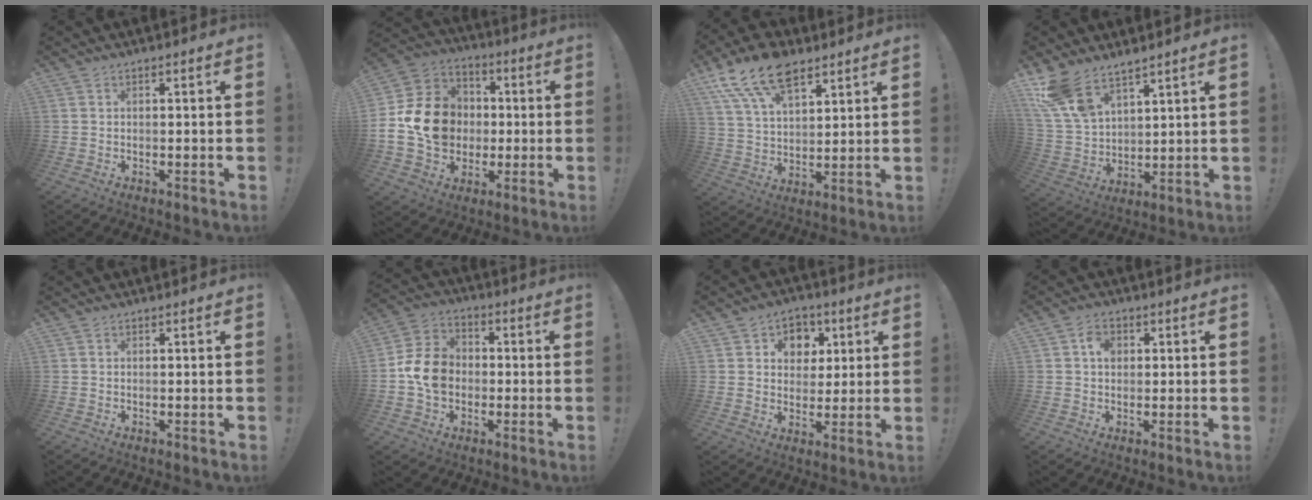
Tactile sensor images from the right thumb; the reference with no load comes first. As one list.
[{"total": 16.4, "force": [-1.1, 14.1, 8.3], "torque": [-0.124, 0.022, -0.008]}, {"total": 16.1, "force": [10.4, 8.5, 8.8], "torque": [-0.155, -0.052, 0.191]}, {"total": 12.3, "force": [9.7, 5.6, 5.2], "torque": [-0.111, -0.056, 0.191]}, {"total": 0.0}, {"total": 11.2, "force": [-1.9, 9.2, 6.2], "torque": [-0.092, 0.024, -0.030]}, {"total": 7.8, "force": [2.4, 7.2, 1.9], "torque": [-0.013, -0.019, 0.048]}, {"total": 3.9, "force": [0.7, 3.0, 2.4], "torque": [-0.028, 0.001, 0.009]}]